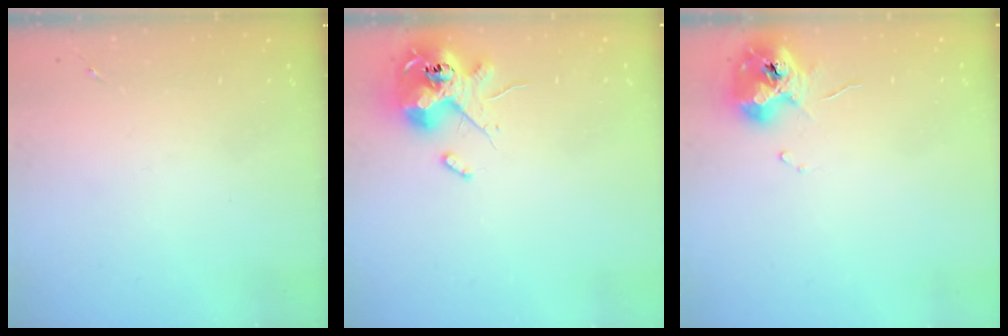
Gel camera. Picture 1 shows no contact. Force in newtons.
{"total": 12.8, "press": 12.6, "slide": 2.2}
{"total": 11.0, "press": 11.0, "slide": 1.1}